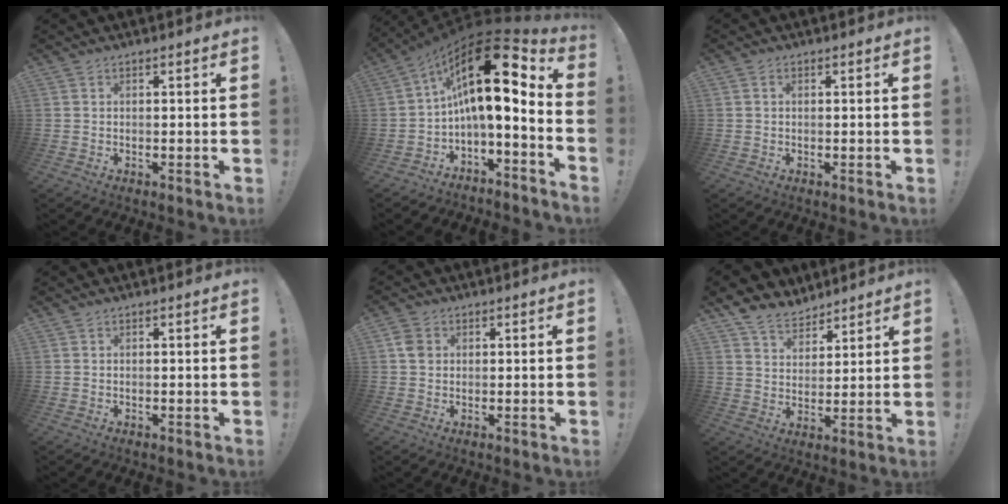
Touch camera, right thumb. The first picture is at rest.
{"total": 18.7, "force": [5.8, 6.2, 16.7], "torque": [-0.279, -0.043, 0.100]}
{"total": 0.5, "force": [0.1, 0.4, 0.3], "torque": [-0.006, 0.002, 0.001]}
{"total": 0.0}
{"total": 3.9, "force": [0.8, 3.4, 1.8], "torque": [-0.018, 0.003, 0.016]}
{"total": 8.6, "force": [7.1, 4.5, 1.6], "torque": [-0.039, -0.050, 0.142]}